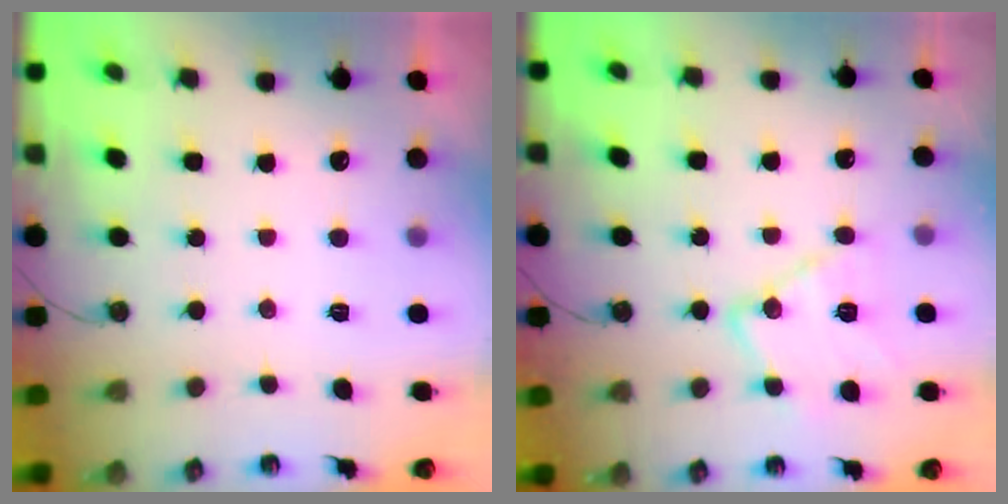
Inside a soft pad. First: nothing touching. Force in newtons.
{"total": 14.6, "press": 14.6, "slide": 0.6}